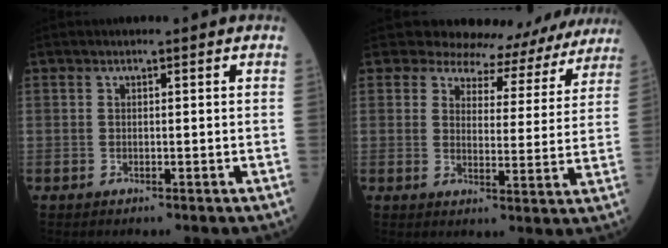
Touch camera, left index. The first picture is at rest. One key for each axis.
{"total": 14.2, "fx": 13.4, "fy": 4.9, "fz": 0.5, "tx": 0.028, "ty": -0.033, "tz": 0.125}